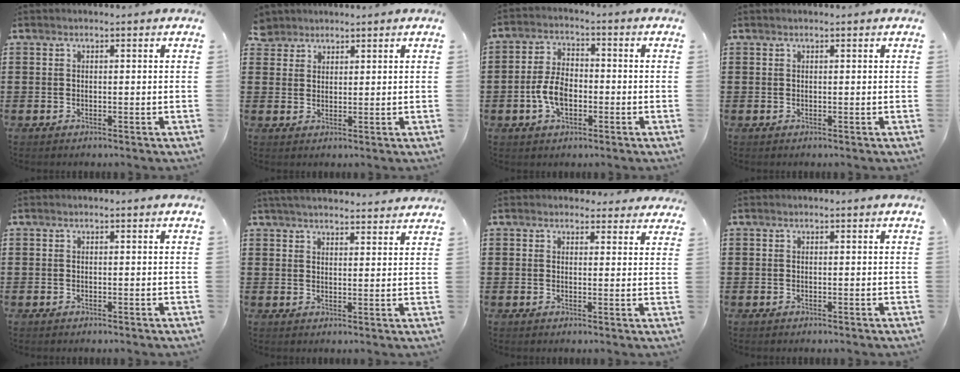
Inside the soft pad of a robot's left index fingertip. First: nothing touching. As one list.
[{"total": 2.9, "force": [2.5, 1.6, 0.0], "torque": [-0.011, 0.007, 0.048]}, {"total": 6.3, "force": [-1.7, 3.5, 4.9], "torque": [-0.120, 0.001, -0.039]}, {"total": 0.0}, {"total": 0.0}, {"total": 3.8, "force": [3.7, 0.2, 0.8], "torque": [-0.027, -0.008, 0.068]}, {"total": 2.4, "force": [2.3, 0.8, 0.2], "torque": [-0.003, -0.005, 0.040]}, {"total": 0.0}]